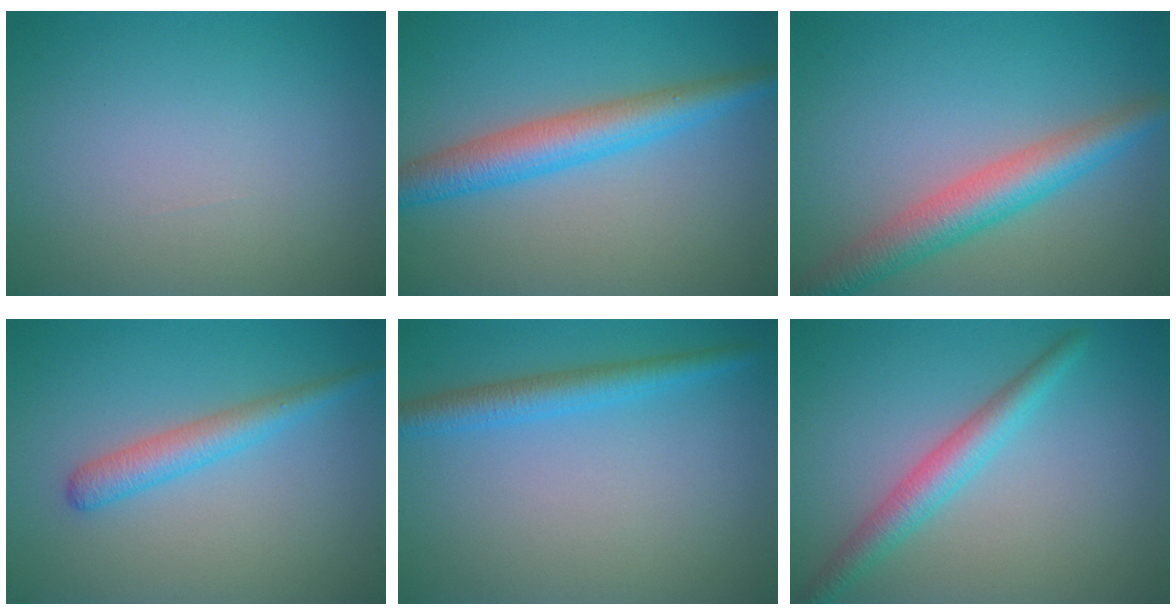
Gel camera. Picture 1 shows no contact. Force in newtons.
{"total": 4.9, "press": 4.9, "slide": 0.2}
{"total": 5.2, "press": 5.2, "slide": 0.1}
{"total": 2.8, "press": 2.8, "slide": 0.0}
{"total": 3.0, "press": 3.0, "slide": 0.0}
{"total": 3.4, "press": 3.4, "slide": 0.1}